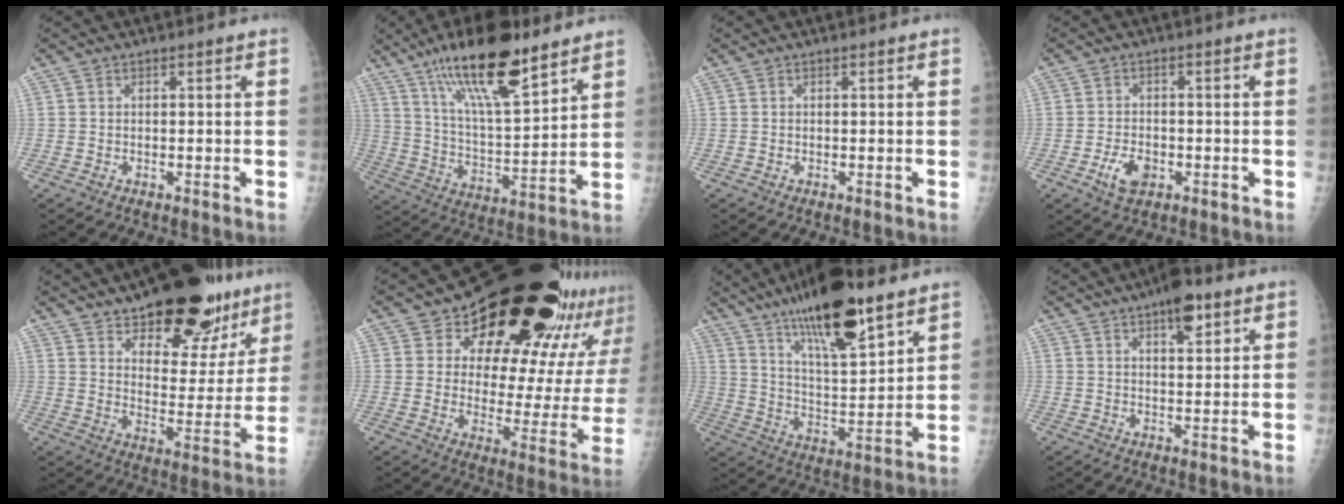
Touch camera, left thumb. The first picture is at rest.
{"total": 19.8, "force": [13.3, 5.5, 13.6], "torque": [-0.215, -0.060, 0.237]}
{"total": 0.0}
{"total": 4.9, "force": [-1.9, 3.2, 3.2], "torque": [-0.053, 0.004, -0.031]}
{"total": 23.2, "force": [15.9, 10.4, 13.5], "torque": [-0.140, -0.071, 0.232]}
{"total": 28.9, "force": [20.6, 12.2, 16.1], "torque": [-0.189, -0.108, 0.269]}
{"total": 20.0, "force": [13.3, 5.5, 14.0], "torque": [-0.218, -0.062, 0.230]}
{"total": 7.3, "force": [4.3, 2.8, 5.2], "torque": [-0.061, -0.017, 0.060]}